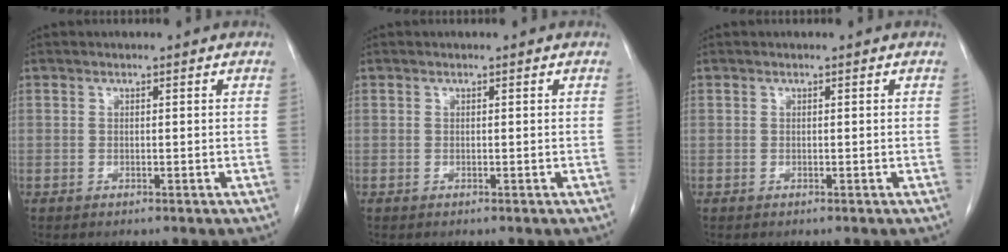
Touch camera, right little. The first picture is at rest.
{"total": 0.0}
{"total": 0.0}